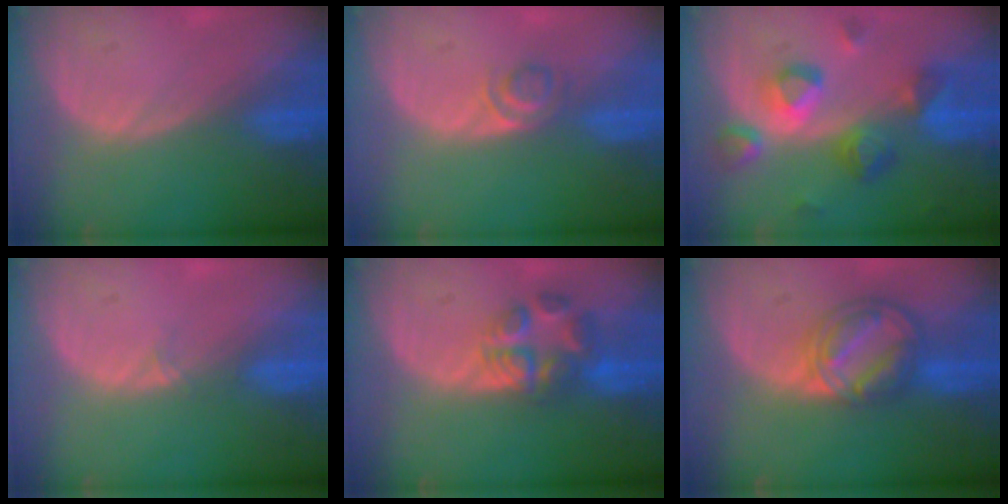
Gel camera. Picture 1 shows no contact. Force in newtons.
{"total": 2.5, "press": 2.4, "slide": 0.8}
{"total": 9.1, "press": 8.1, "slide": 4.0}
{"total": 0.9, "press": 0.6, "slide": 0.7}
{"total": 6.0, "press": 5.9, "slide": 0.7}
{"total": 8.4, "press": 7.1, "slide": 4.5}